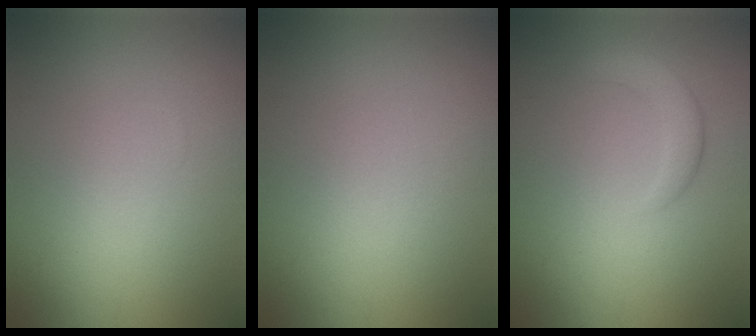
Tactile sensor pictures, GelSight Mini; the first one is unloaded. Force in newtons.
{"total": 0.0}
{"total": 2.7, "press": 2.7, "slide": 0.2}